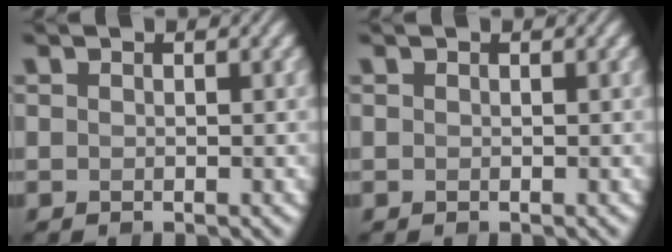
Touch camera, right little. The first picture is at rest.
{"total": 0.0}